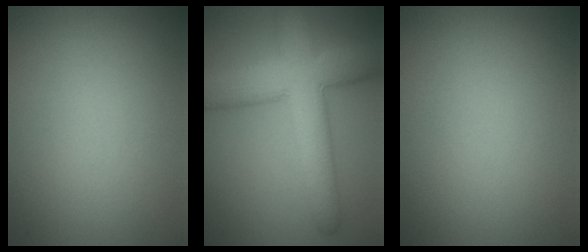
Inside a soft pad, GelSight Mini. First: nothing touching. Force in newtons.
{"total": 8.7, "press": 8.7, "slide": 0.5}
{"total": 0.0}